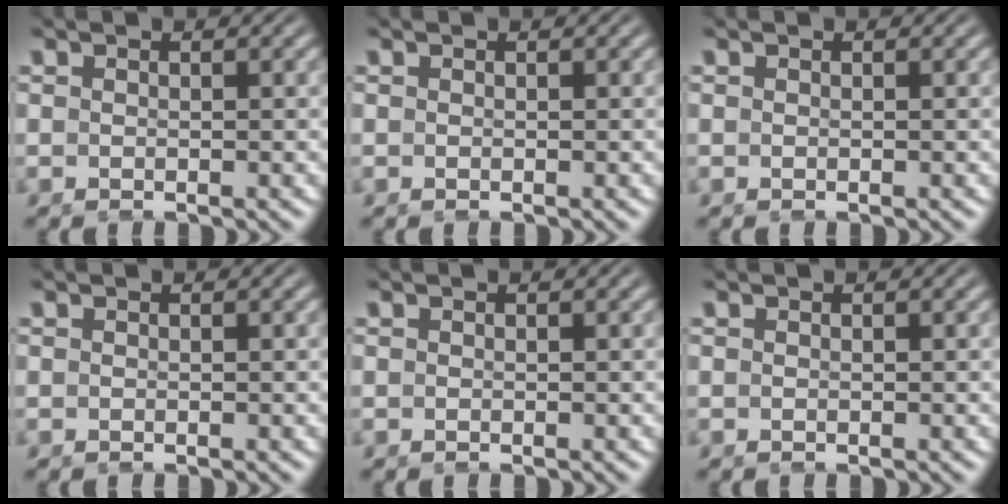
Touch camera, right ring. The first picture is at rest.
{"total": 0.0}
{"total": 0.0}
{"total": 1.3, "force": [-0.4, -1.2, -0.5], "torque": [0.016, -0.013, 0.004]}
{"total": 0.0}
{"total": 0.0}